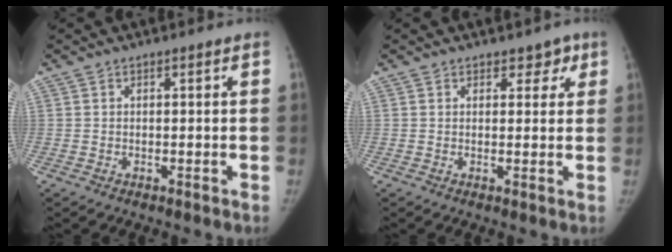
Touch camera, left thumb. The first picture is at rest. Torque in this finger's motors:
{"motor_torque": [-0.20, 0.12, -0.09, 0.08, -0.03]}